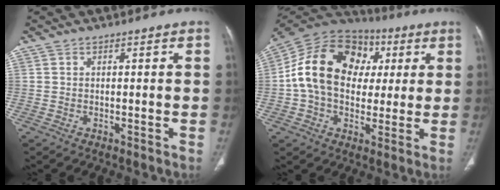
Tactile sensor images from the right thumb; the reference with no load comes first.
{"total": 20.1, "force": [2.7, 14.9, 13.1], "torque": [-0.221, 0.031, 0.039]}